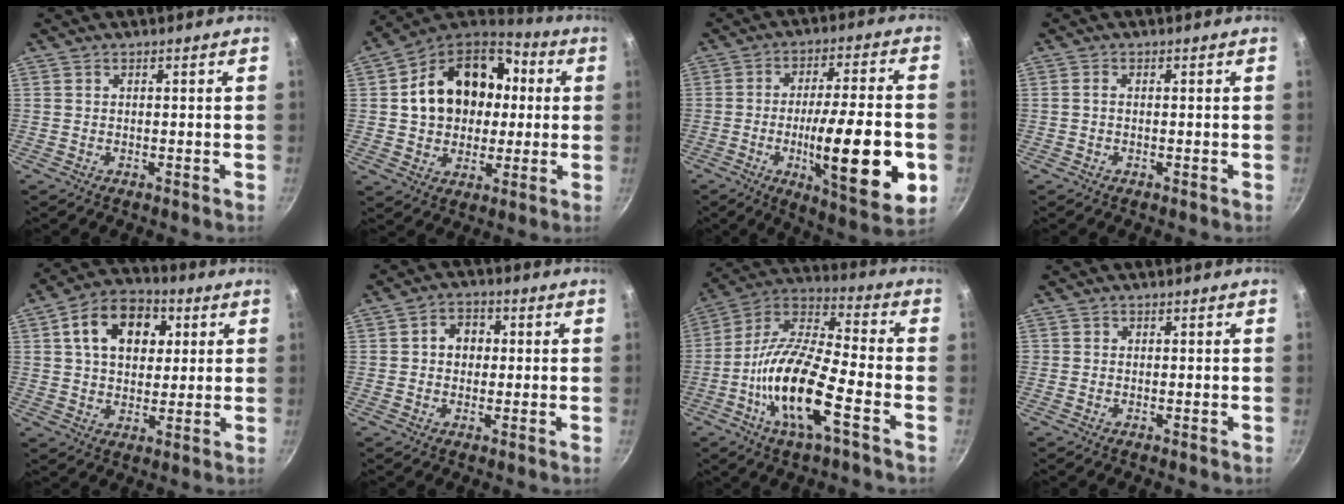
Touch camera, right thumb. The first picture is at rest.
{"total": 20.6, "force": [2.6, 16.0, 12.6], "torque": [-0.187, 0.037, 0.038]}
{"total": 21.6, "force": [-5.2, 5.3, 20.2], "torque": [-0.293, 0.011, -0.077]}
{"total": 1.0, "force": [-0.1, 0.7, 0.7], "torque": [-0.013, 0.005, -0.003]}
{"total": 14.2, "force": [4.2, 9.9, 9.2], "torque": [-0.118, 0.008, 0.056]}
{"total": 5.3, "force": [0.6, 4.4, 2.9], "torque": [-0.016, 0.009, 0.002]}
{"total": 17.6, "force": [-6.1, 5.2, 15.7], "torque": [-0.301, 0.035, -0.137]}
{"total": 0.6, "force": [0.0, 0.6, 0.0], "torque": [0.004, 0.001, -0.002]}